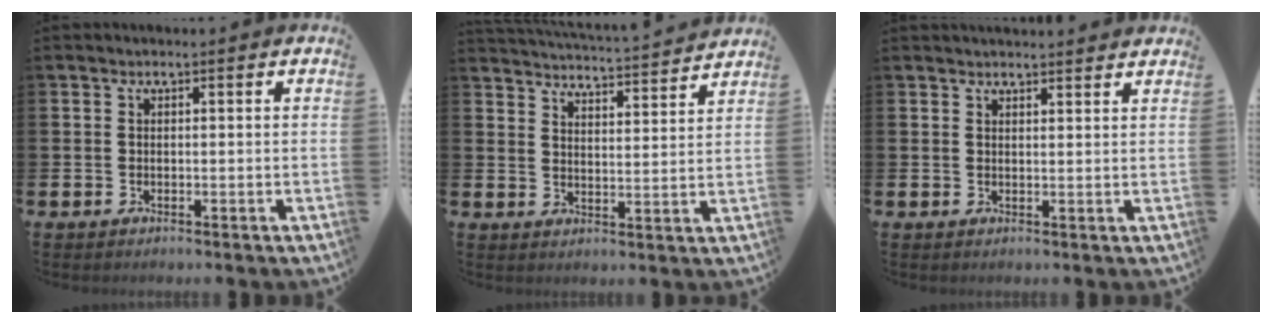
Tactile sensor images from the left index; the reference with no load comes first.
{"total": 4.6, "force": [4.6, -0.4, 0.2], "torque": [-0.019, -0.045, 0.077]}
{"total": 2.1, "force": [2.1, 0.1, -0.1], "torque": [0.005, -0.012, 0.036]}